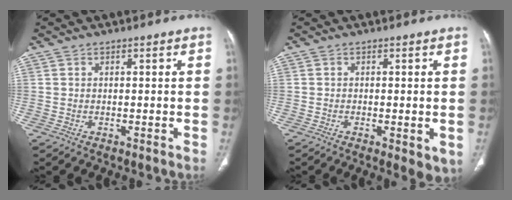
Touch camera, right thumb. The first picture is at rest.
{"total": 4.3, "force": [-1.2, 1.5, 3.9], "torque": [-0.052, -0.011, -0.014]}